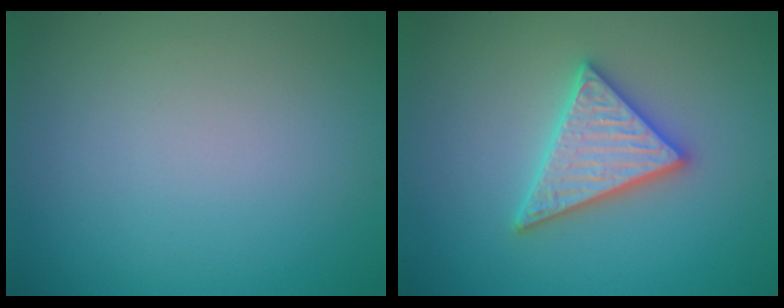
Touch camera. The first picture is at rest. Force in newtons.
{"total": 4.7, "press": 4.7, "slide": 0.6}